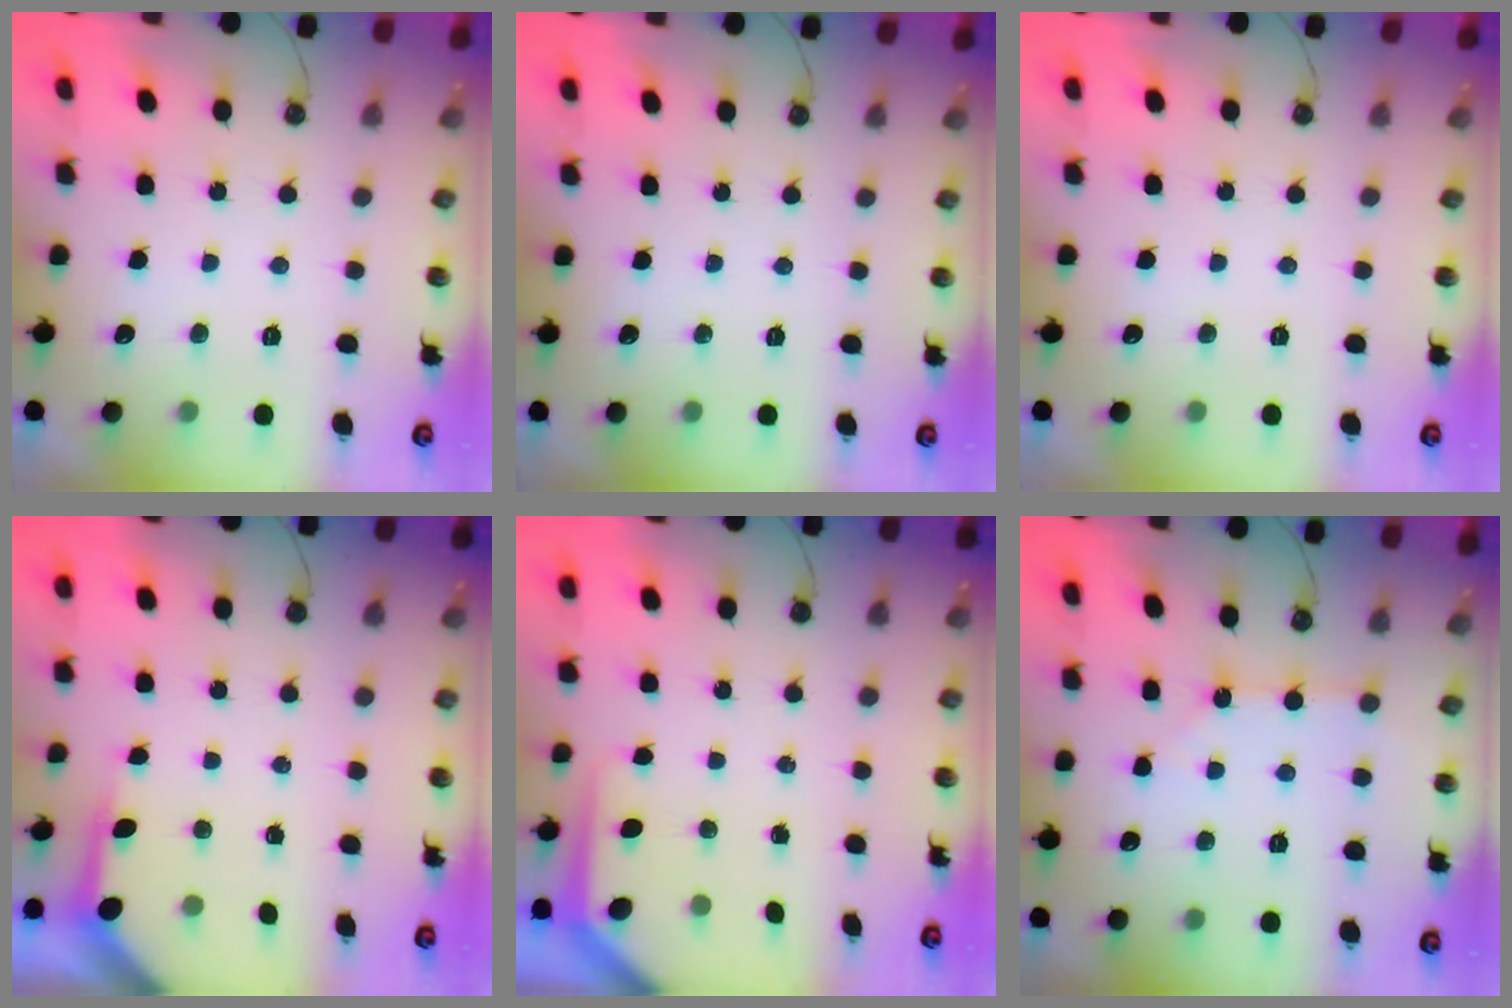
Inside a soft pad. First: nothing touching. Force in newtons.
{"total": 0.0}
{"total": 0.0}
{"total": 3.8, "press": 3.8, "slide": 0.3}
{"total": 5.2, "press": 5.1, "slide": 0.3}
{"total": 2.7, "press": 2.6, "slide": 0.5}